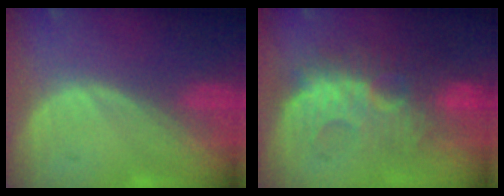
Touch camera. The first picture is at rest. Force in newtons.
{"total": 9.3, "press": 9.1, "slide": 1.9}